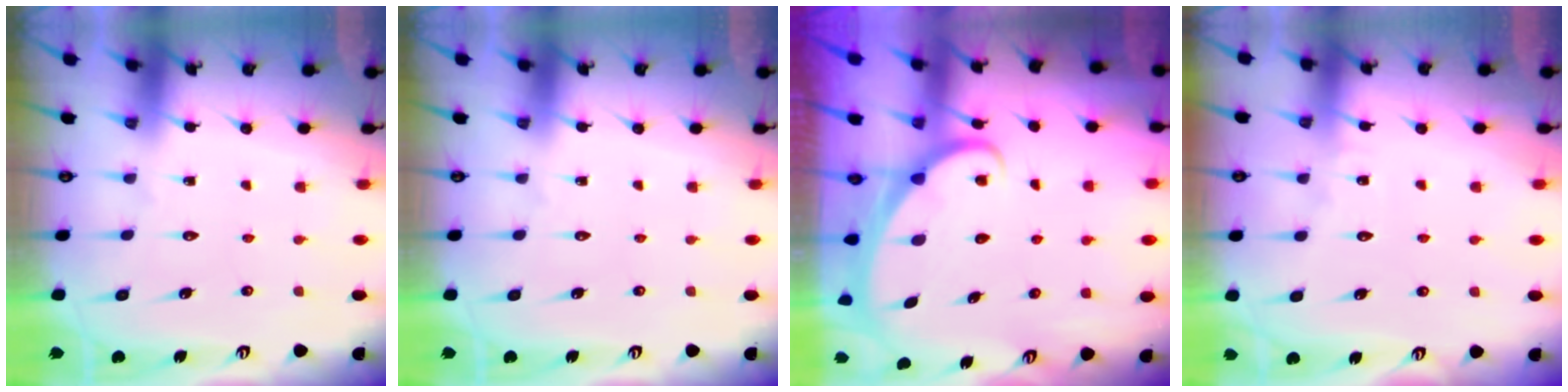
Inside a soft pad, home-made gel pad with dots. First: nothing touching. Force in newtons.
{"total": 0.0}
{"total": 2.0, "press": 2.0, "slide": 0.1}
{"total": 1.6, "press": 1.5, "slide": 0.2}